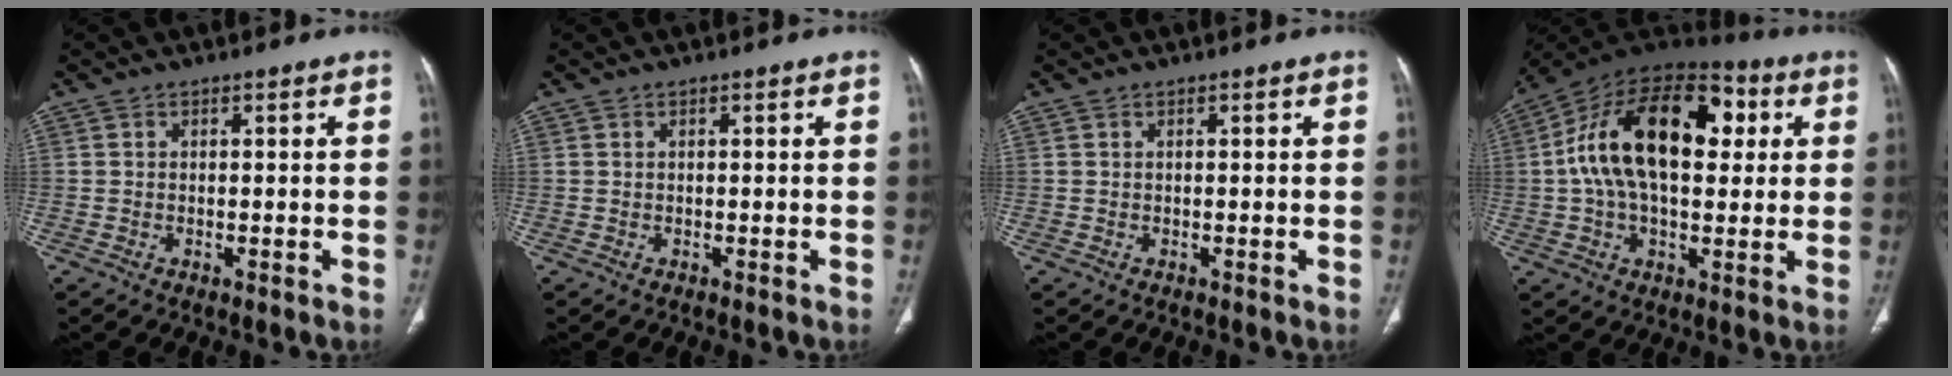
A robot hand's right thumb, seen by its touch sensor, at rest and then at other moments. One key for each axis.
{"total": 0.0}
{"total": 0.0}
{"total": 23.4, "fx": 4.2, "fy": 13.4, "fz": 18.8, "tx": -0.309, "ty": 0.030, "tz": 0.060}